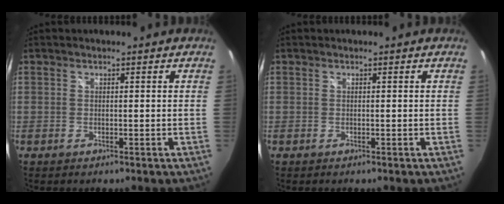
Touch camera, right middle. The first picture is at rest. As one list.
[{"total": 0.0}]